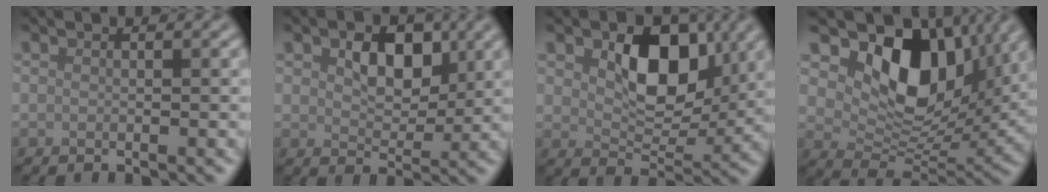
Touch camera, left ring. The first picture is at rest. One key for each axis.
{"total": 4.5, "fx": 1.4, "fy": 2.9, "fz": 3.1, "tx": -0.053, "ty": -0.001, "tz": 0.018}
{"total": 7.4, "fx": 2.2, "fy": 4.6, "fz": 5.4, "tx": -0.083, "ty": -0.007, "tz": 0.035}
{"total": 10.7, "fx": 4.3, "fy": 6.7, "fz": 7.1, "tx": -0.114, "ty": -0.016, "tz": 0.079}